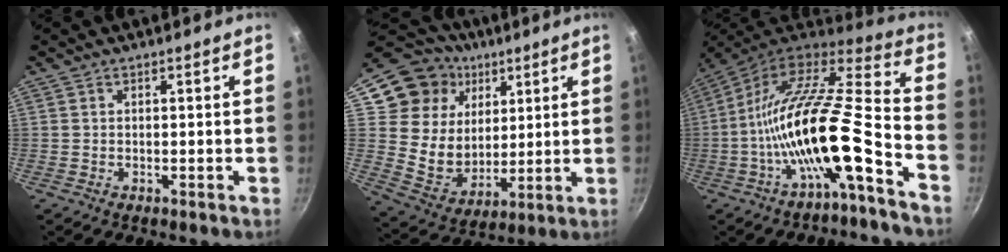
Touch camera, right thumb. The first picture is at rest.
{"total": 19.9, "force": [8.1, 16.2, 8.4], "torque": [-0.116, -0.020, 0.158]}
{"total": 20.0, "force": [-8.2, 5.0, 17.6], "torque": [-0.290, 0.058, -0.155]}